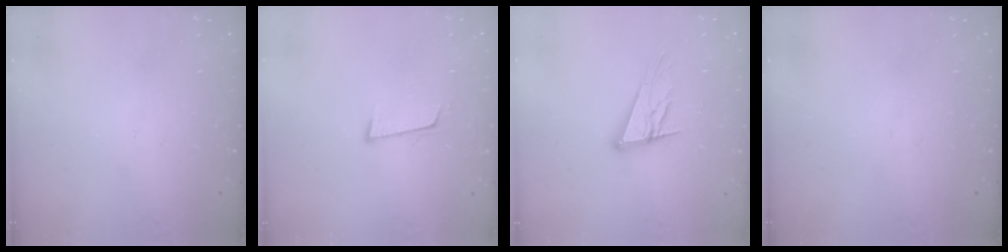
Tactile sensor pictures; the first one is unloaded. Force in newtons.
{"total": 5.8, "press": 5.5, "slide": 1.9}
{"total": 12.4, "press": 12.2, "slide": 2.2}
{"total": 0.0}